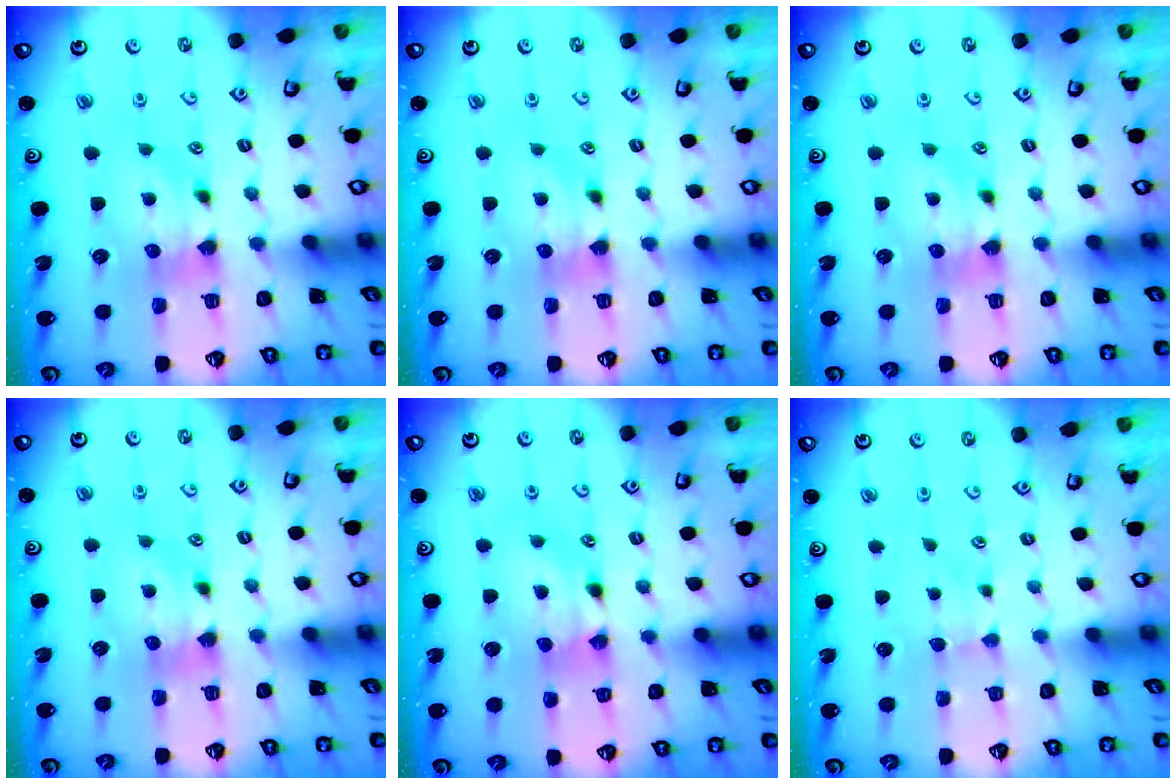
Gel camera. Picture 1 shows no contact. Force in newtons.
{"total": 0.0}
{"total": 0.0}
{"total": 0.0}
{"total": 2.1, "press": 2.1, "slide": 0.1}
{"total": 2.3, "press": 2.2, "slide": 0.5}